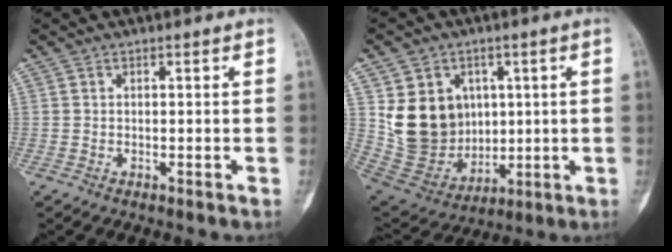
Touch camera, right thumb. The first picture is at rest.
{"total": 15.3, "force": [3.2, 13.1, 7.3], "torque": [-0.098, -0.010, 0.090]}